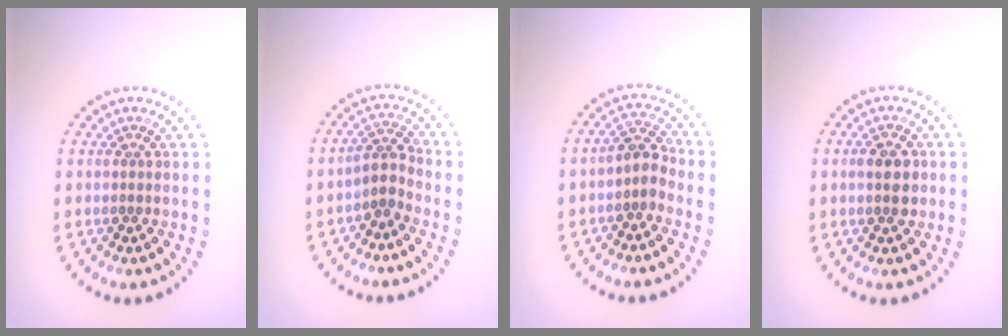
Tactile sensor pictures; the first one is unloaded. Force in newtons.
{"total": 2.2, "press": 1.4, "slide": 1.6}
{"total": 2.4, "press": 2.0, "slide": 1.3}
{"total": 2.9, "press": 2.9, "slide": 0.1}